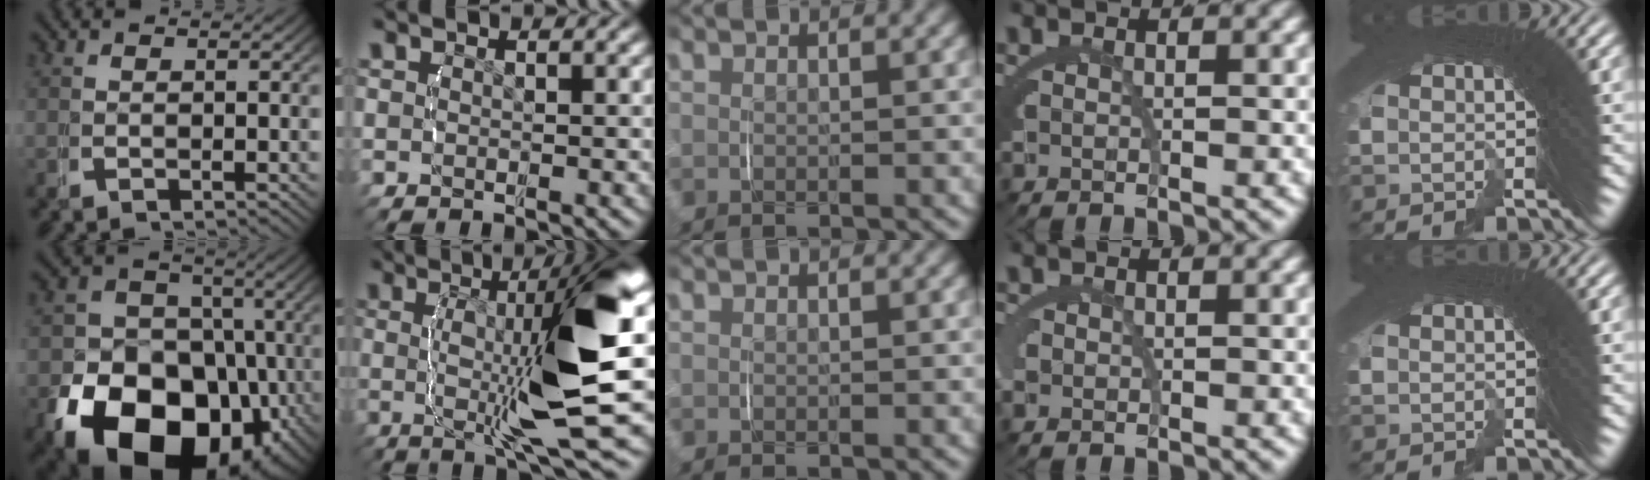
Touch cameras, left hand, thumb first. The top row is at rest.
{"thumb": {"total": 21.4, "force": [-6.6, 15.3, 13.4], "torque": [-0.249, -0.083, -0.082]}, "index": {"total": 12.8, "force": [1.2, 1.9, 12.6], "torque": [-0.176, 0.008, 0.022]}, "ring": {"total": 1.0, "force": [-0.2, 0.9, 0.4], "torque": [-0.021, -0.003, -0.002]}}